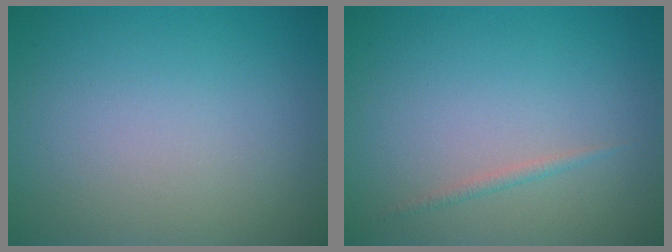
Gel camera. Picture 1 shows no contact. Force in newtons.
{"total": 0.7, "press": 0.7, "slide": 0.1}